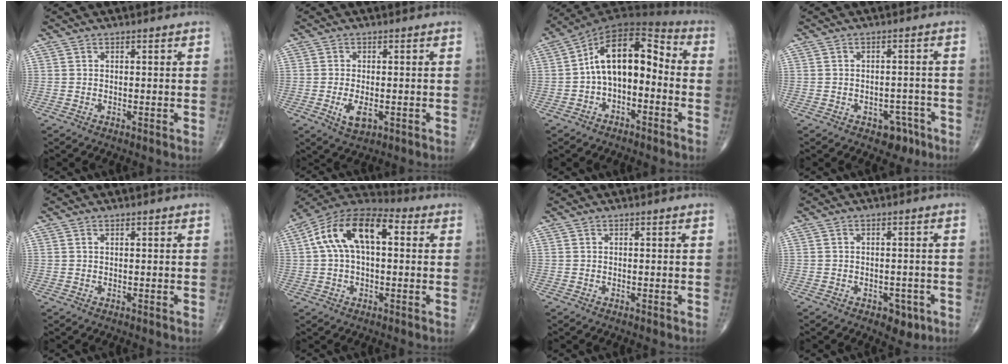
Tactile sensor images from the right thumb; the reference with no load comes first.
{"total": 4.3, "force": [-1.2, 2.1, 3.5], "torque": [-0.064, -0.007, -0.016]}
{"total": 13.1, "force": [-1.5, 7.6, 10.6], "torque": [-0.141, 0.056, -0.040]}
{"total": 4.7, "force": [-2.8, 3.1, 2.2], "torque": [-0.006, 0.023, -0.033]}
{"total": 0.0}
{"total": 15.7, "force": [3.0, 8.4, 12.9], "torque": [-0.229, 0.042, 0.043]}
{"total": 0.0}
{"total": 4.1, "force": [-2.0, 2.6, 2.4], "torque": [-0.013, 0.007, -0.022]}